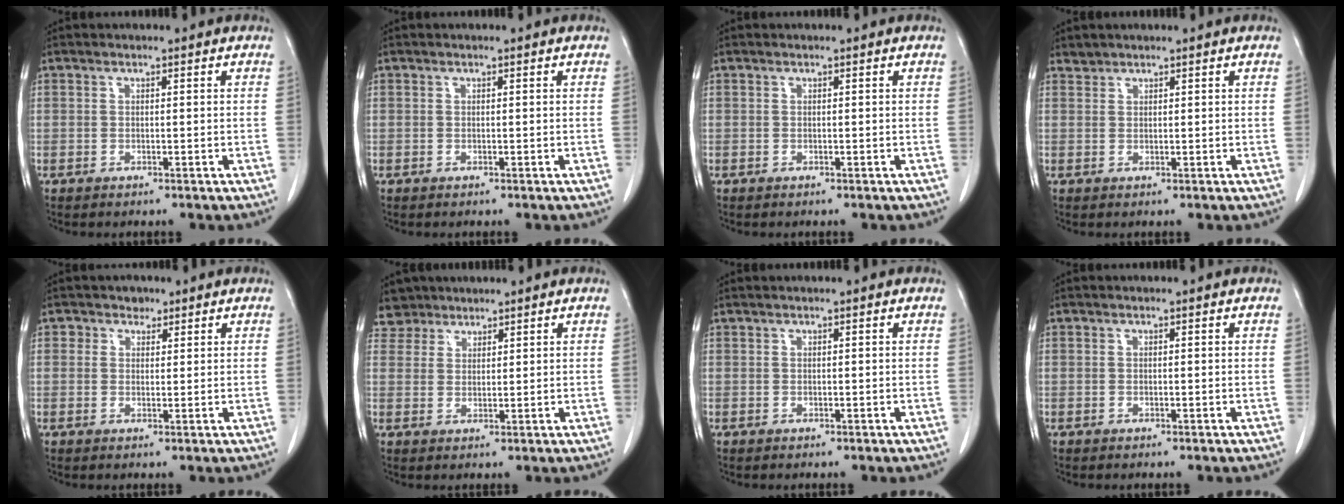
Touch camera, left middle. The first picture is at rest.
{"total": 0.0}
{"total": 0.0}
{"total": 0.9, "force": [0.8, 0.2, -0.2], "torque": [0.003, 0.001, 0.015]}
{"total": 2.0, "force": [1.2, 1.6, 0.1], "torque": [0.004, -0.003, 0.013]}
{"total": 3.6, "force": [3.0, 1.9, -0.8], "torque": [0.019, 0.005, 0.055]}
{"total": 0.0}
{"total": 0.0}